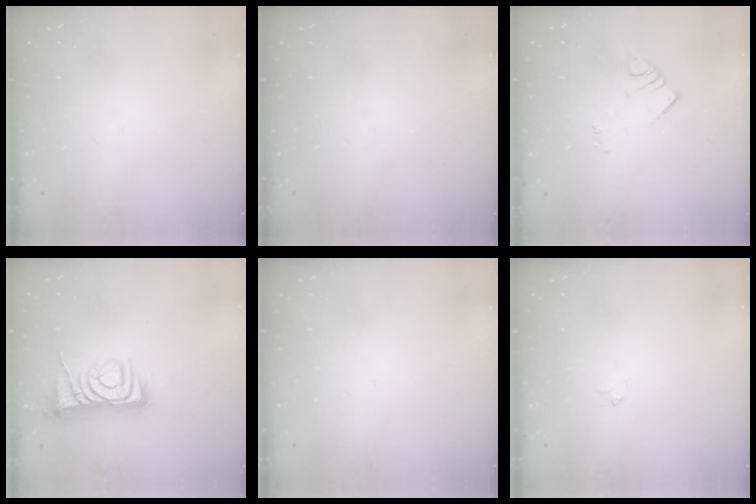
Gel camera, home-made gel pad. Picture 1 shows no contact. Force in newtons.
{"total": 0.0}
{"total": 2.7, "press": 2.7, "slide": 0.4}
{"total": 8.1, "press": 8.1, "slide": 0.6}
{"total": 0.0}
{"total": 2.2, "press": 2.2, "slide": 0.3}